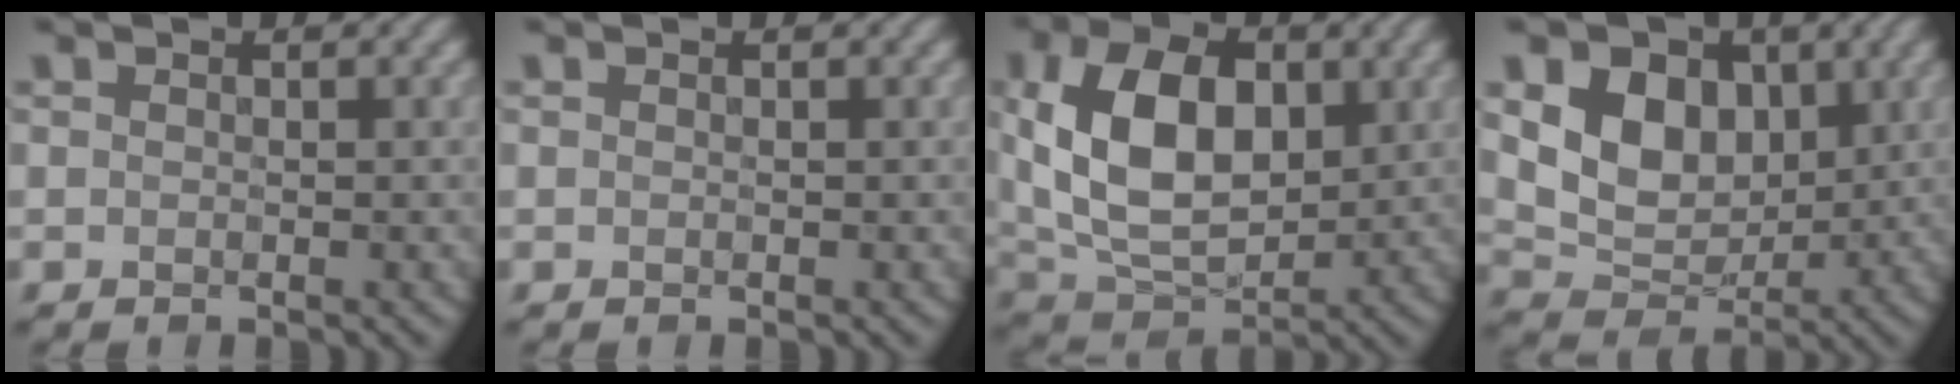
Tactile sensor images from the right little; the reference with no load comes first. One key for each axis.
{"total": 0.0}
{"total": 11.3, "fx": 1.6, "fy": 7.4, "fz": 8.5, "tx": -0.180, "ty": 0.006, "tz": 0.026}
{"total": 7.1, "fx": 1.6, "fy": 5.3, "fz": 4.5, "tx": -0.085, "ty": -0.009, "tz": 0.022}